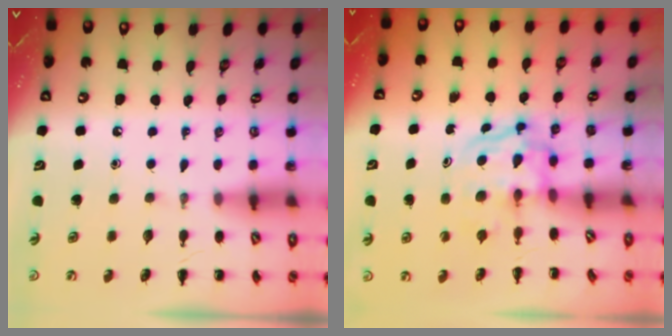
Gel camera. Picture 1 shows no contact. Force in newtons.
{"total": 3.8, "press": 3.8, "slide": 0.4}